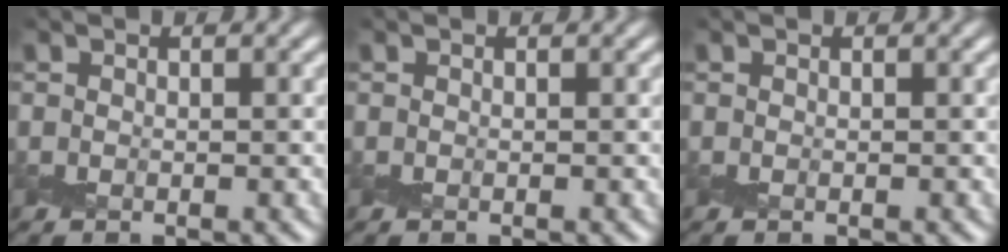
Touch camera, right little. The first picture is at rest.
{"total": 0.0}
{"total": 0.0}